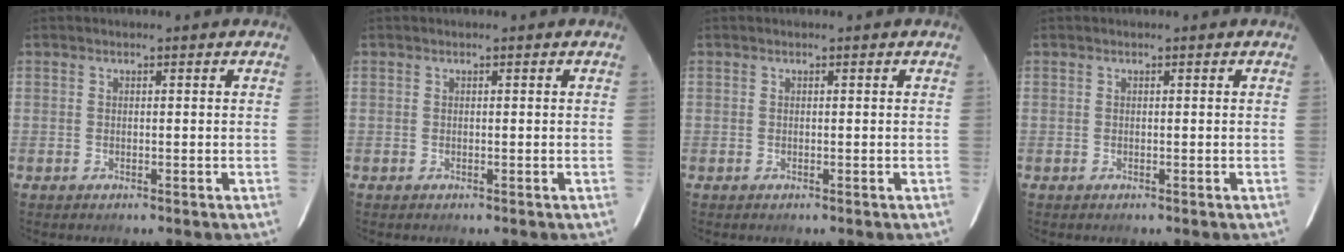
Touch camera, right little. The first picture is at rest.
{"total": 0.0}
{"total": 0.0}
{"total": 0.0}